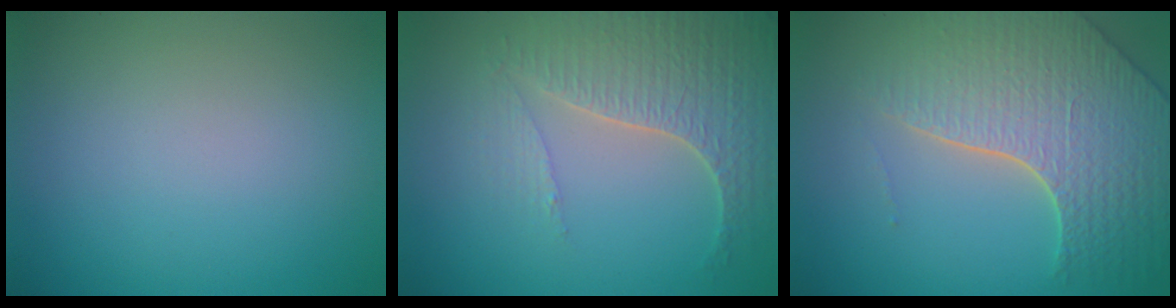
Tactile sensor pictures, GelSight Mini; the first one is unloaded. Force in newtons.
{"total": 4.6, "press": 4.1, "slide": 2.0}
{"total": 6.6, "press": 5.3, "slide": 3.8}